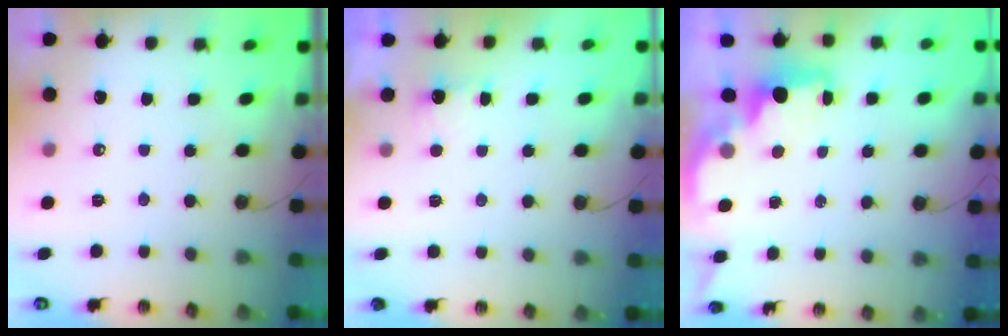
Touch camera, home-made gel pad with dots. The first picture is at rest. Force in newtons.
{"total": 1.3, "press": 1.1, "slide": 0.8}
{"total": 2.2, "press": 2.1, "slide": 0.8}